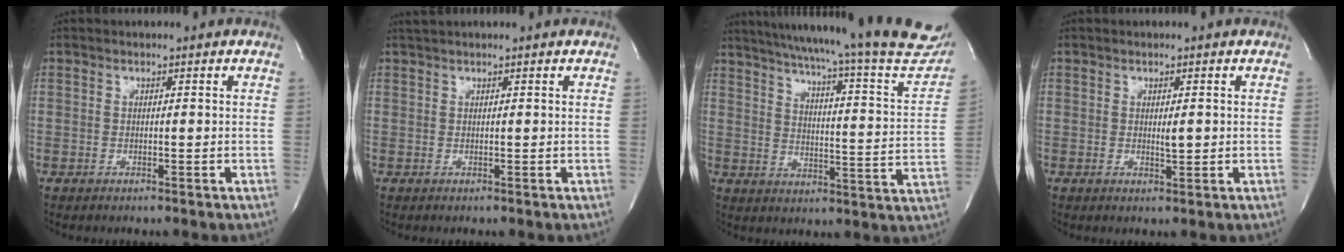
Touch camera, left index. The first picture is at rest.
{"total": 2.2, "force": [2.0, -0.2, 0.9], "torque": [-0.011, 0.025, 0.038]}
{"total": 30.2, "force": [26.8, 1.9, 13.9], "torque": [-0.211, -0.081, 0.325]}
{"total": 1.6, "force": [0.2, 0.4, 1.5], "torque": [-0.027, -0.003, 0.004]}